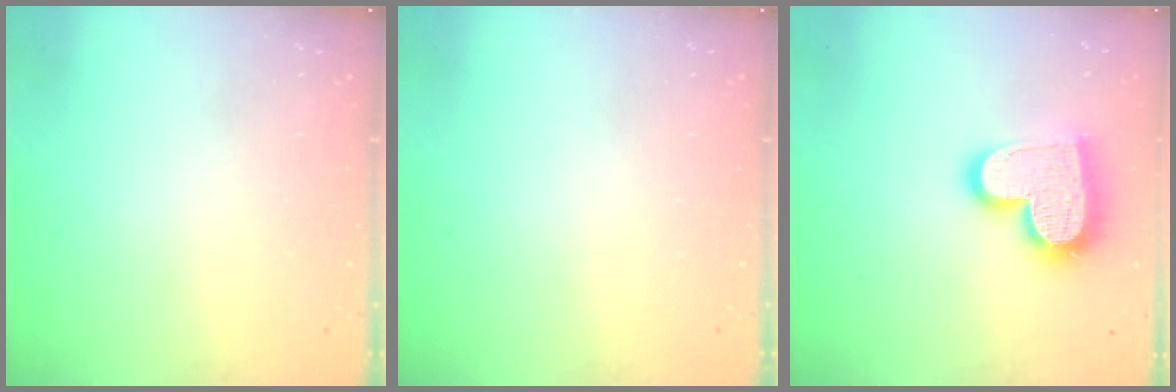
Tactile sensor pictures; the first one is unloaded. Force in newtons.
{"total": 0.0}
{"total": 18.2, "press": 18.1, "slide": 1.3}